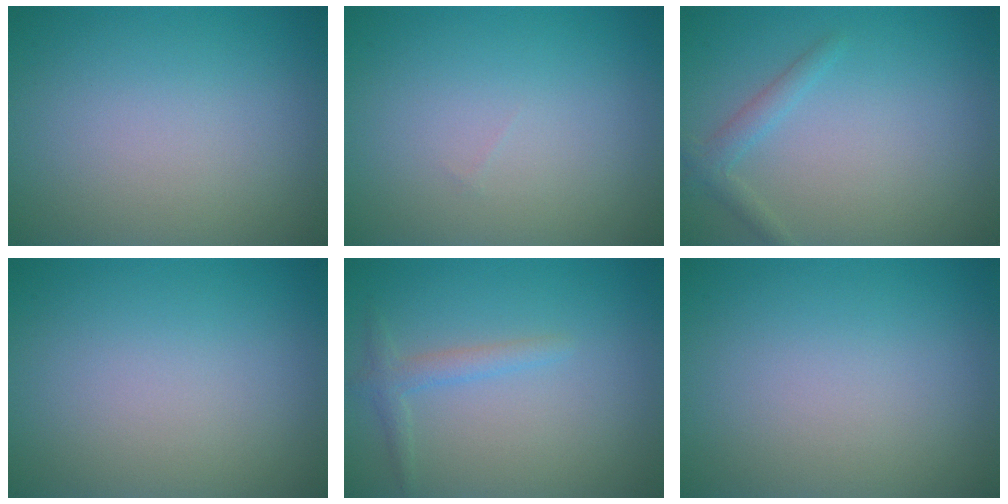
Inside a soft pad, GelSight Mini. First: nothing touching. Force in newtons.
{"total": 0.0}
{"total": 1.6, "press": 1.6, "slide": 0.1}
{"total": 0.0}
{"total": 1.3, "press": 1.3, "slide": 0.1}
{"total": 0.0}